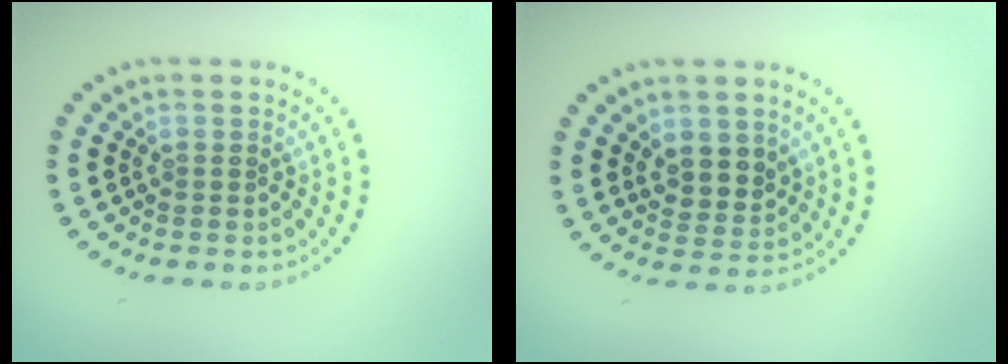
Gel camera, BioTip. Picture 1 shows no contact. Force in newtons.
{"total": 2.4, "press": 2.3, "slide": 0.9}